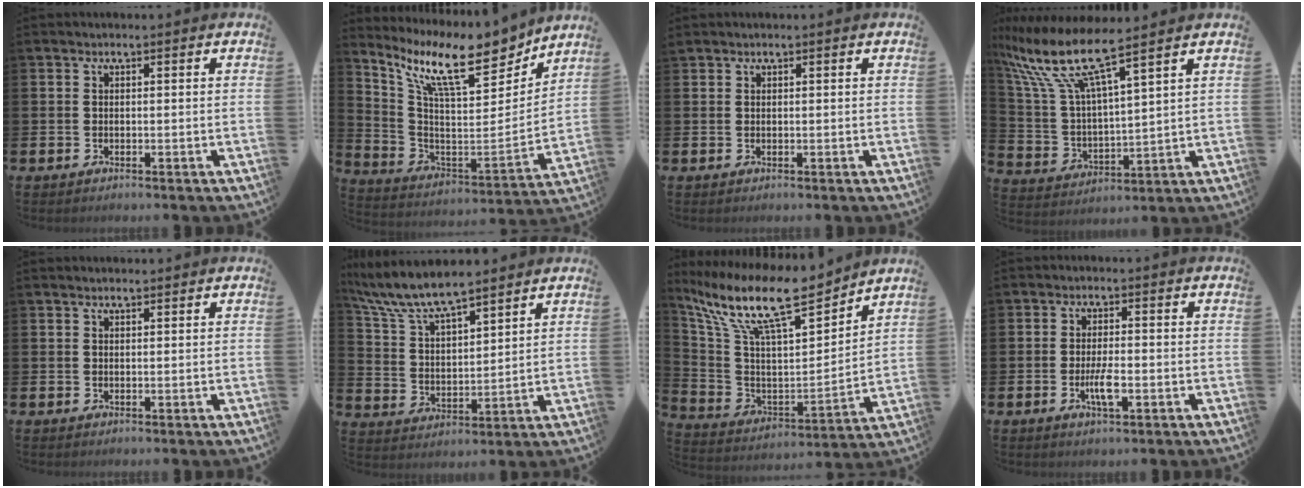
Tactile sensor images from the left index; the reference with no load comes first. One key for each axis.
{"total": 13.2, "fx": 10.5, "fy": 3.4, "fz": 7.4, "tx": -0.167, "ty": -0.065, "tz": 0.175}
{"total": 0.6, "fx": 0.6, "fy": 0.2, "fz": -0.1, "tx": 0.005, "ty": 0.000, "tz": 0.011}
{"total": 9.8, "fx": 8.4, "fy": 1.1, "fz": 4.9, "tx": -0.134, "ty": -0.046, "tz": 0.139}
{"total": 1.0, "fx": 0.9, "fy": 0.1, "fz": 0.3, "tx": 0.009, "ty": -0.004, "tz": 0.013}
{"total": 8.1, "fx": 7.5, "fy": 1.4, "fz": 2.5, "tx": -0.082, "ty": -0.041, "tz": 0.135}
{"total": 13.2, "fx": 10.9, "fy": 2.8, "fz": 6.9, "tx": -0.171, "ty": -0.070, "tz": 0.187}
{"total": 3.4, "fx": -0.9, "fy": 1.0, "fz": 3.1, "tx": -0.048, "ty": 0.000, "tz": -0.019}